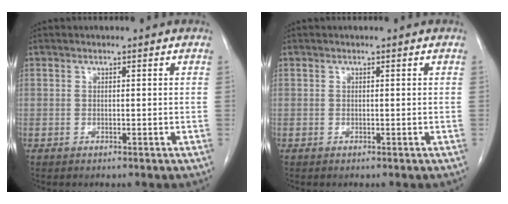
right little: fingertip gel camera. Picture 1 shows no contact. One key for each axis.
{"total": 0.0}